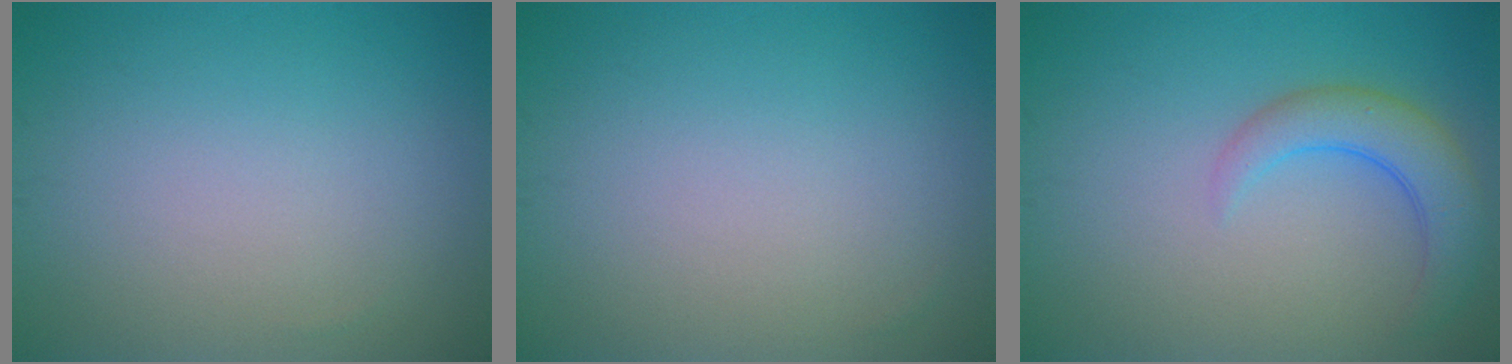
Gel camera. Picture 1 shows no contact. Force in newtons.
{"total": 0.0}
{"total": 3.8, "press": 3.8, "slide": 0.4}